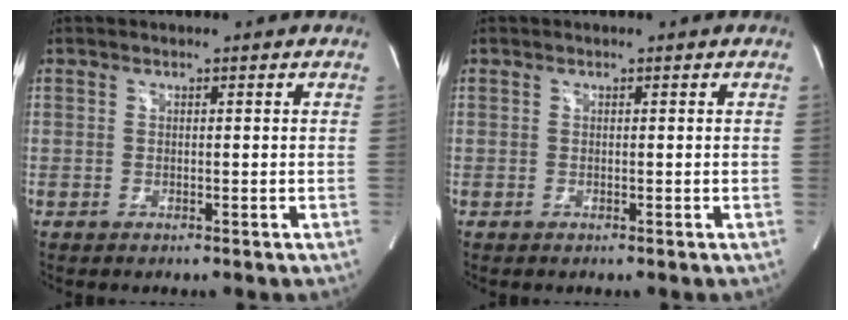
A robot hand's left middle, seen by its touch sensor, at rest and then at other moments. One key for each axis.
{"total": 0.0}